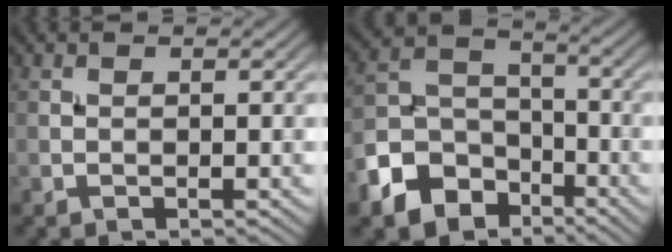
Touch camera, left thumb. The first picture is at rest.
{"total": 10.5, "force": [-6.2, 7.1, 4.6], "torque": [-0.119, -0.021, -0.133]}